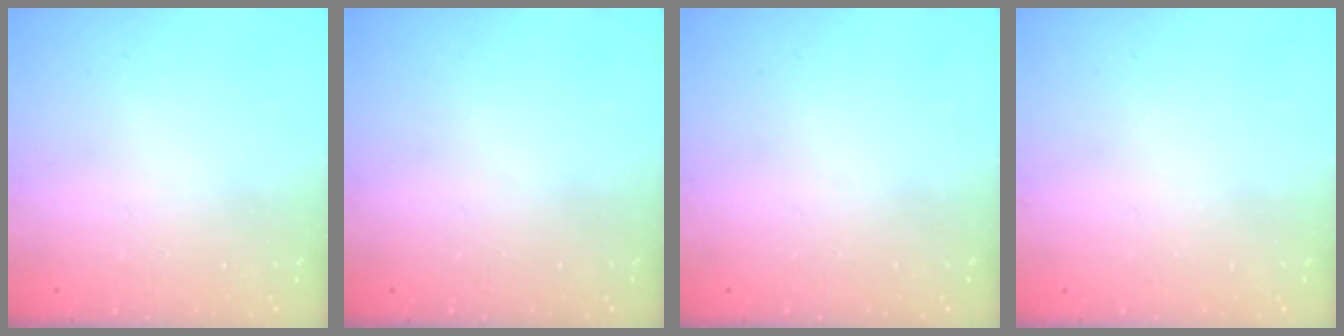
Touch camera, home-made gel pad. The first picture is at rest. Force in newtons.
{"total": 0.0}
{"total": 0.0}
{"total": 0.0}